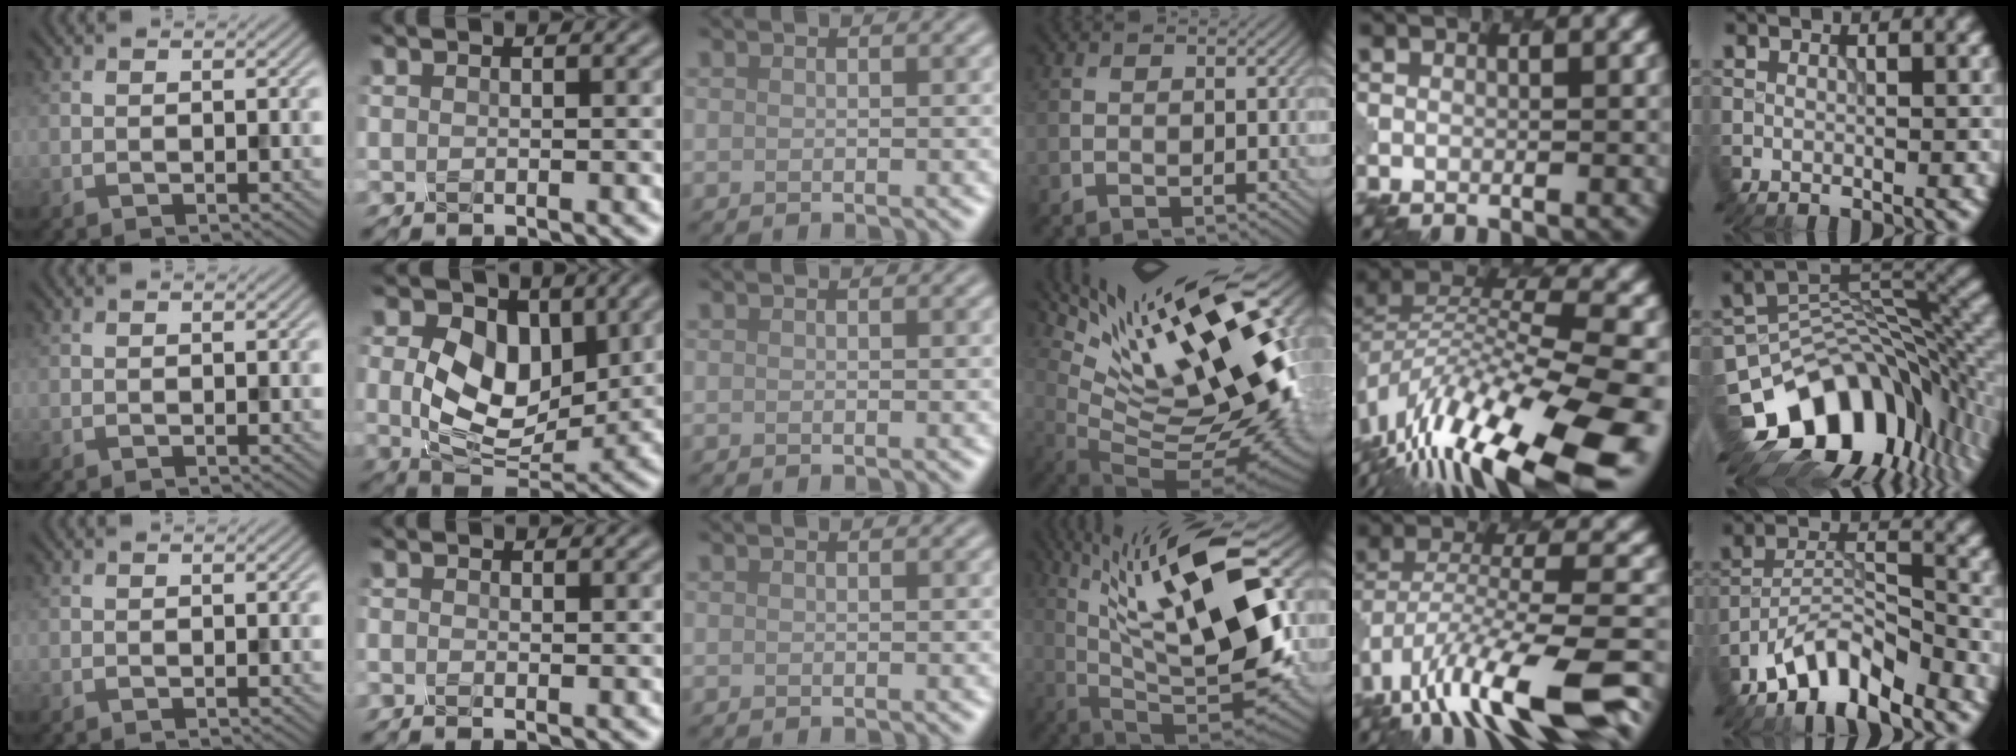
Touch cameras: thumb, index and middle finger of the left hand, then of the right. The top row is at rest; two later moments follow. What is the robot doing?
{"motion": "twist", "object": "rubiks cube"}